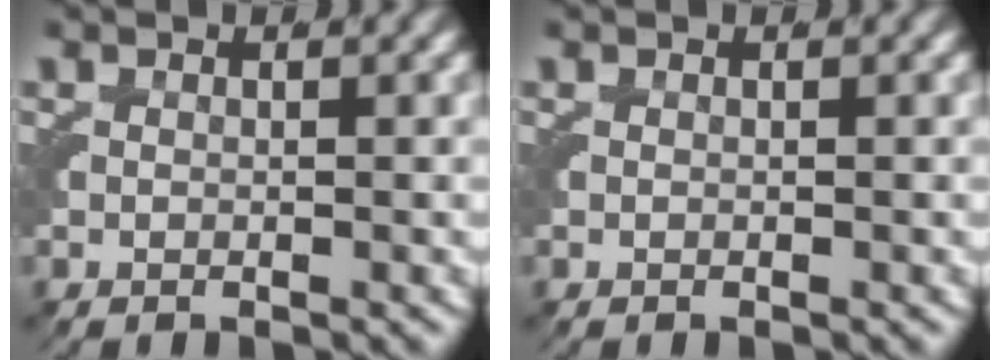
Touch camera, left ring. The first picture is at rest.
{"total": 0.0}